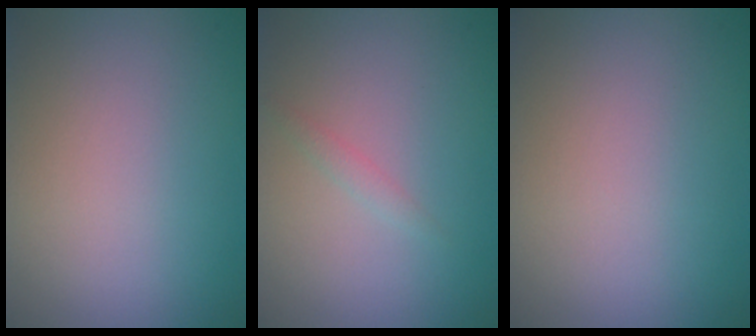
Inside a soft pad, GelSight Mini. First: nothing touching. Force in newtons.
{"total": 0.8, "press": 0.8, "slide": 0.0}
{"total": 0.0}